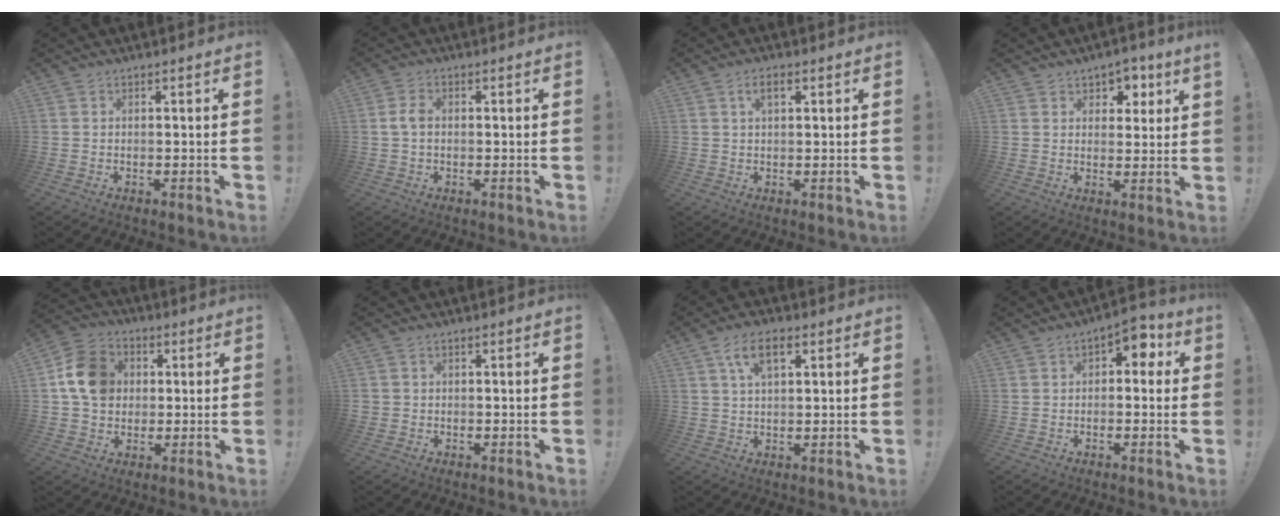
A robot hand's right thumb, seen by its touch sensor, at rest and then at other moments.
{"total": 3.5, "force": [-0.2, 2.3, 2.5], "torque": [-0.057, 0.009, -0.003]}
{"total": 3.5, "force": [1.3, 1.6, 2.8], "torque": [-0.044, 0.000, 0.019]}
{"total": 4.9, "force": [3.5, 3.1, 1.7], "torque": [-0.005, -0.028, 0.058]}
{"total": 13.2, "force": [2.2, 11.2, 6.8], "torque": [-0.097, 0.009, 0.048]}
{"total": 1.1, "force": [-0.2, 1.1, 0.2], "torque": [-0.006, 0.005, -0.002]}
{"total": 7.5, "force": [3.1, 3.6, 5.8], "torque": [-0.093, 0.001, 0.053]}
{"total": 4.9, "force": [1.1, 3.1, 3.6], "torque": [-0.038, -0.006, 0.015]}